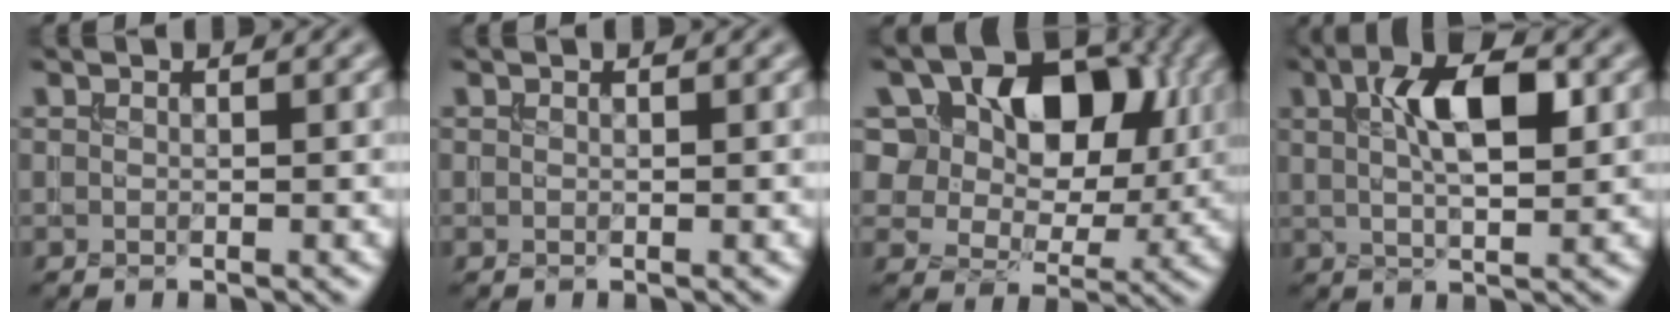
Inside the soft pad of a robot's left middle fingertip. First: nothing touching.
{"total": 0.0}
{"total": 16.7, "force": [6.9, 11.2, 10.3], "torque": [-0.176, 0.059, 0.111]}
{"total": 6.7, "force": [2.2, 2.6, 5.7], "torque": [-0.097, 0.007, 0.033]}